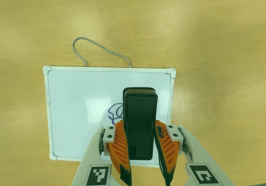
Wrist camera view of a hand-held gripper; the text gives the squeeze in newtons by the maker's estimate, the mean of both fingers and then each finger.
{"total": 8.9, "left": 6.5, "right": 11.2}